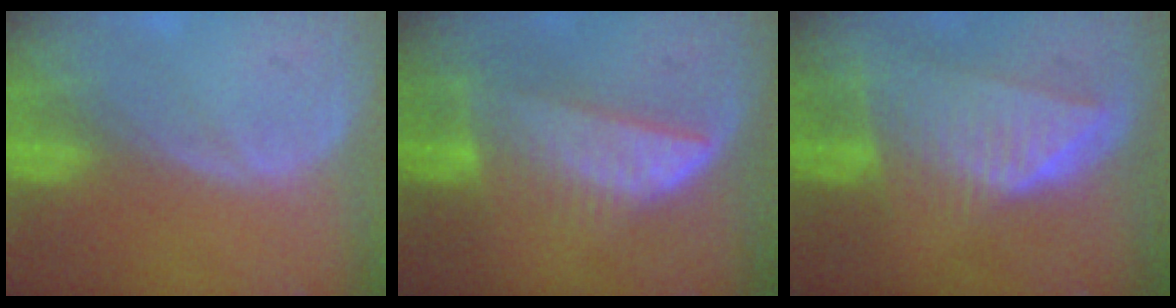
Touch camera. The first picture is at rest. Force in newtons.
{"total": 7.1, "press": 6.8, "slide": 2.2}
{"total": 8.0, "press": 7.3, "slide": 3.4}